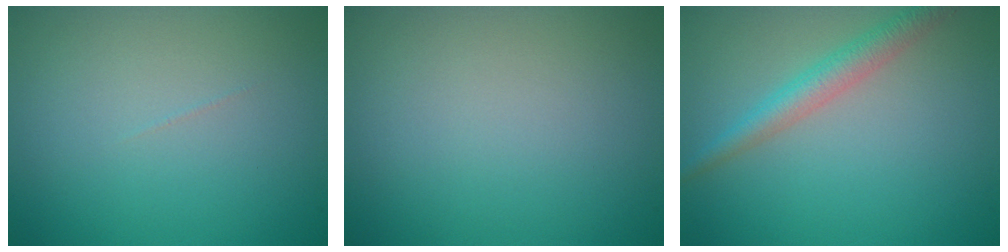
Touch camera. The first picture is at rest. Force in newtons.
{"total": 0.0}
{"total": 2.9, "press": 2.9, "slide": 0.2}